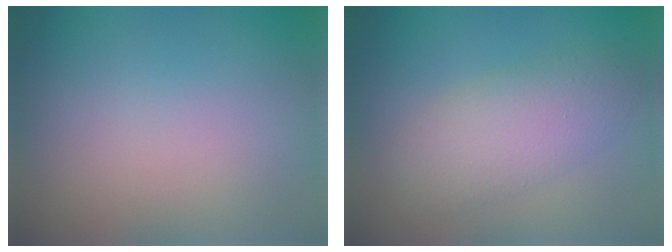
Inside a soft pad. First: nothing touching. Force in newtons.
{"total": 4.3, "press": 4.3, "slide": 0.2}